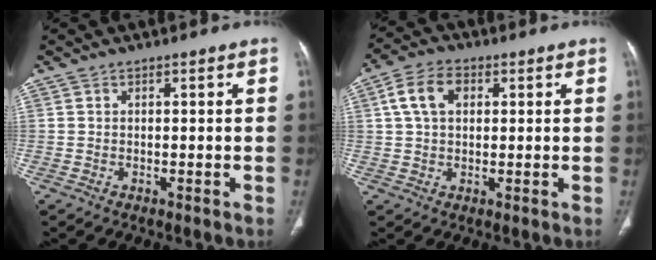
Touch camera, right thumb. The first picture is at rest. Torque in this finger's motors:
{"motor_torque": [0.17, 1.46, 0.47, -0.42, 0.20]}